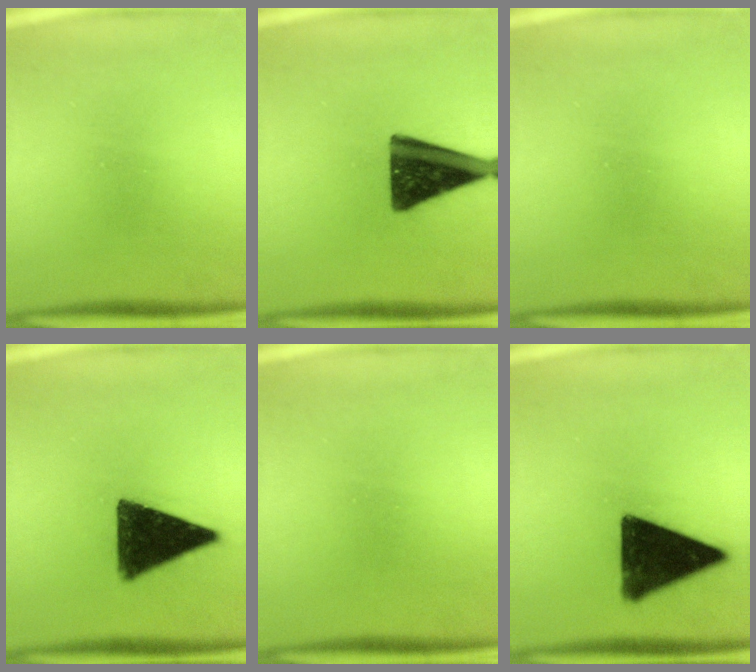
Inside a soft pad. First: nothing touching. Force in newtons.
{"total": 13.8}
{"total": 0.0}
{"total": 13.0}
{"total": 1.6}
{"total": 15.9}